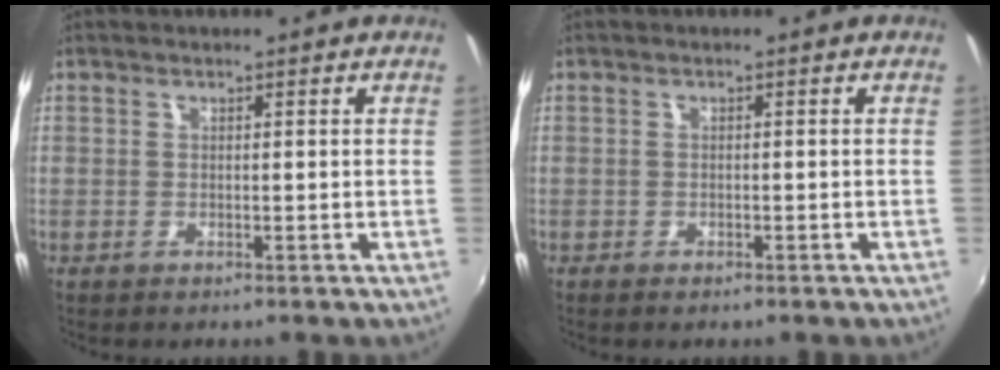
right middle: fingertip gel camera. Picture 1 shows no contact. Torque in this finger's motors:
{"motor_torque": [-0.29, 0.08, -0.02, 0.00]}